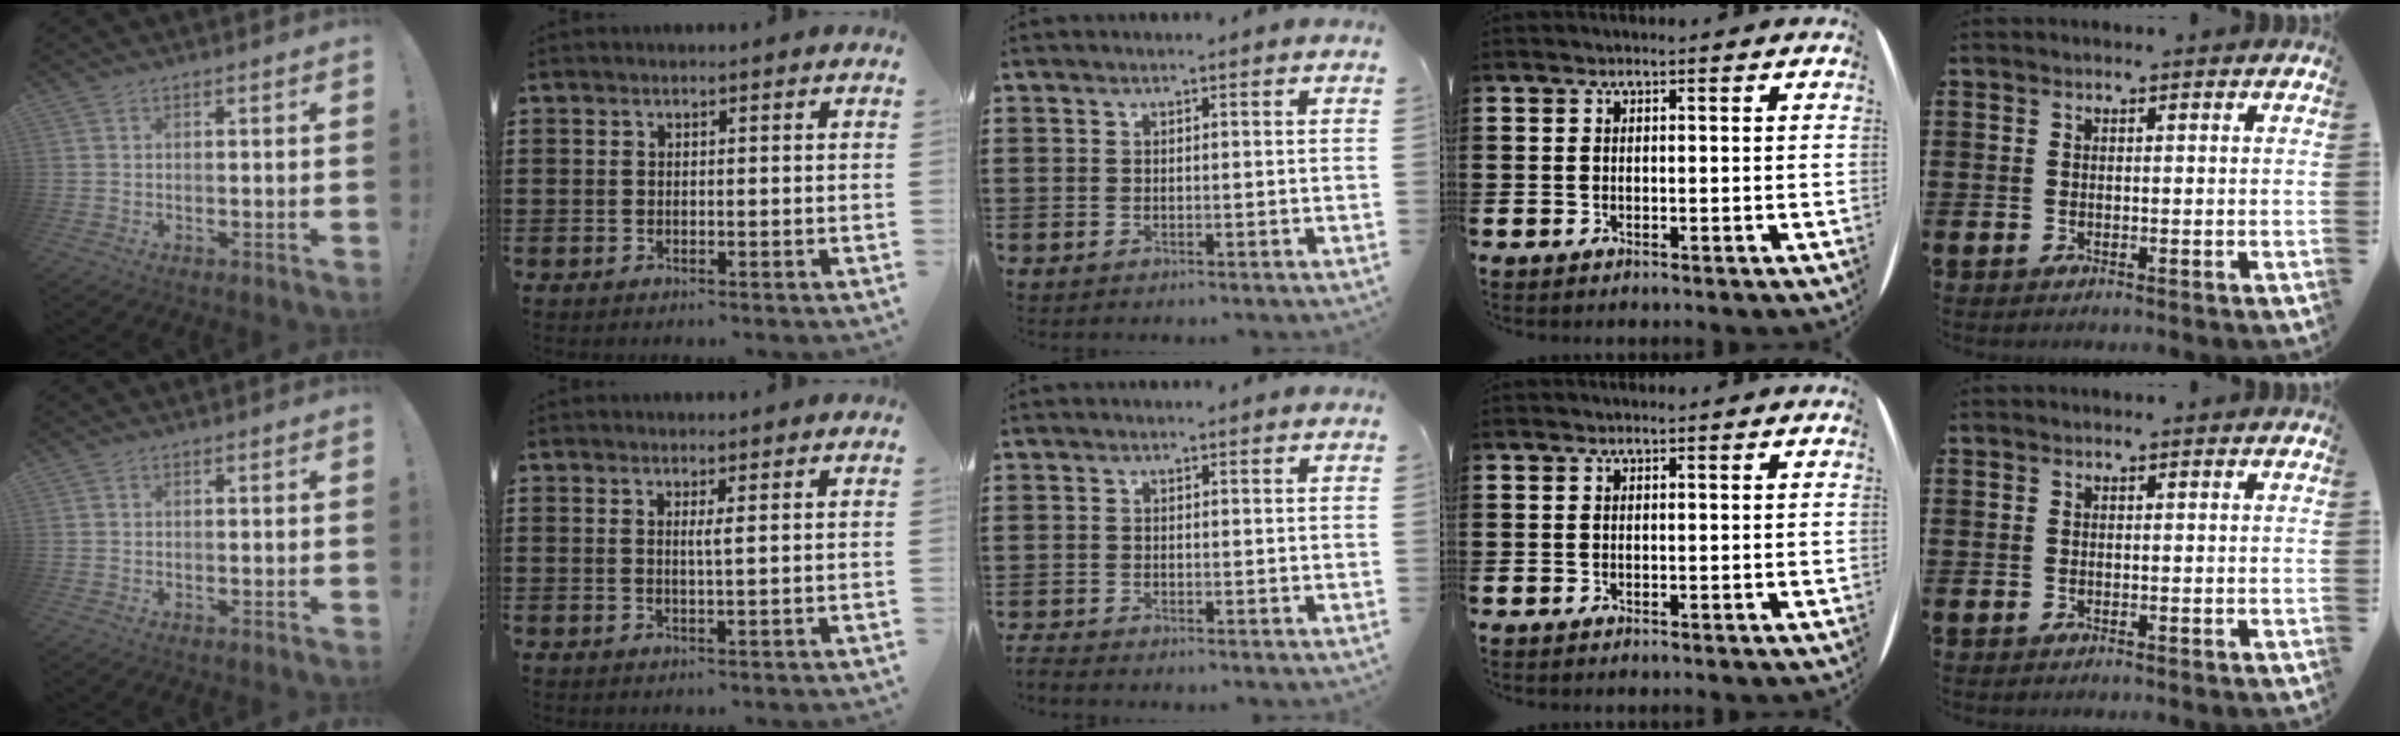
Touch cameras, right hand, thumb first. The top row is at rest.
{"index": {"total": 1.3, "force": [0.5, -0.2, 1.2], "torque": [-0.023, -0.001, 0.006]}, "middle": {"total": 1.0, "force": [-1.0, 0.0, 0.1], "torque": [-0.005, -0.002, -0.019]}}